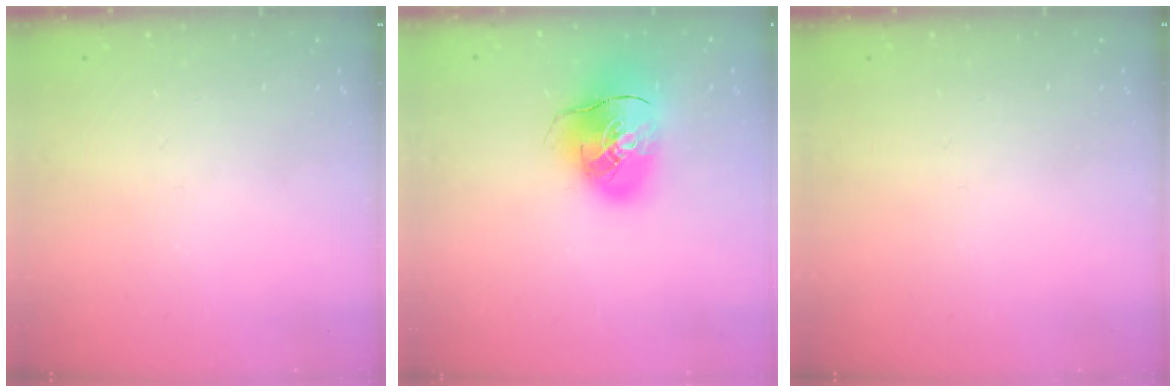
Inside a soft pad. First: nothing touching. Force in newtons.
{"total": 14.1, "press": 13.9, "slide": 2.5}
{"total": 0.0}